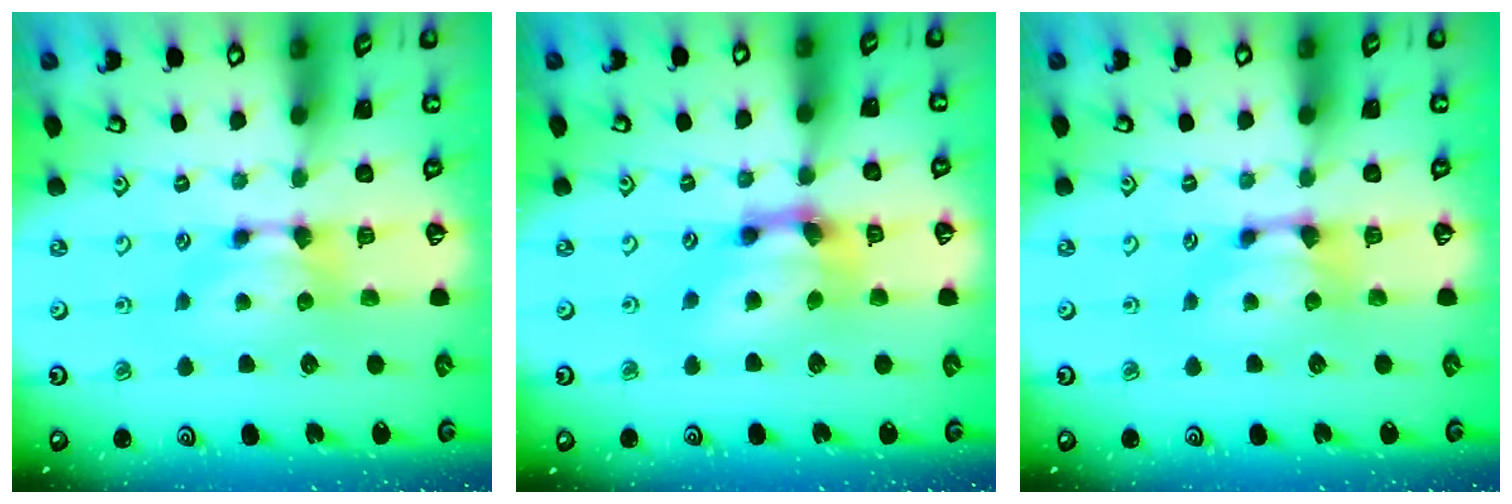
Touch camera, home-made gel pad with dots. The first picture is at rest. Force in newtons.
{"total": 5.2, "press": 4.8, "slide": 2.0}
{"total": 0.7, "press": 0.1, "slide": 0.7}